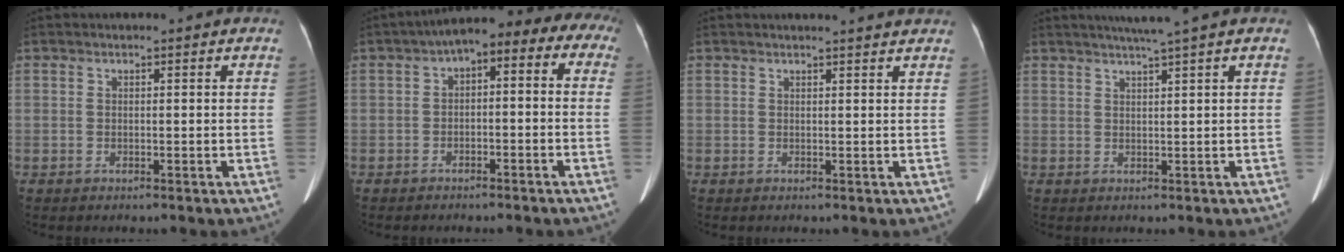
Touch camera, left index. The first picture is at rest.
{"total": 9.1, "force": [0.5, 5.2, 7.5], "torque": [-0.082, 0.059, -0.003]}
{"total": 4.8, "force": [4.6, -0.3, 1.4], "torque": [-0.017, 0.009, 0.042]}
{"total": 4.0, "force": [3.0, -1.2, 2.3], "torque": [-0.037, 0.007, 0.053]}